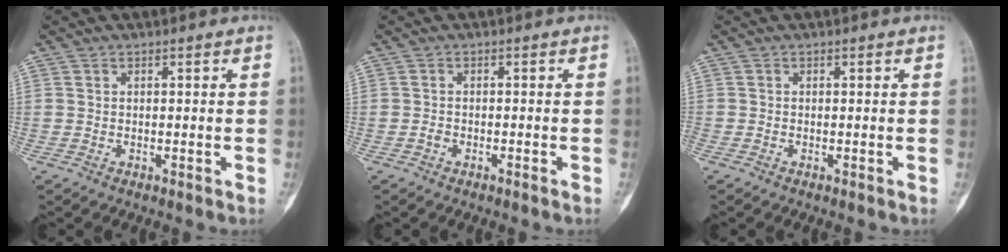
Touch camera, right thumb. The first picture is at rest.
{"total": 0.8, "force": [-0.6, 0.3, 0.4], "torque": [-0.011, 0.002, -0.011]}
{"total": 0.0}